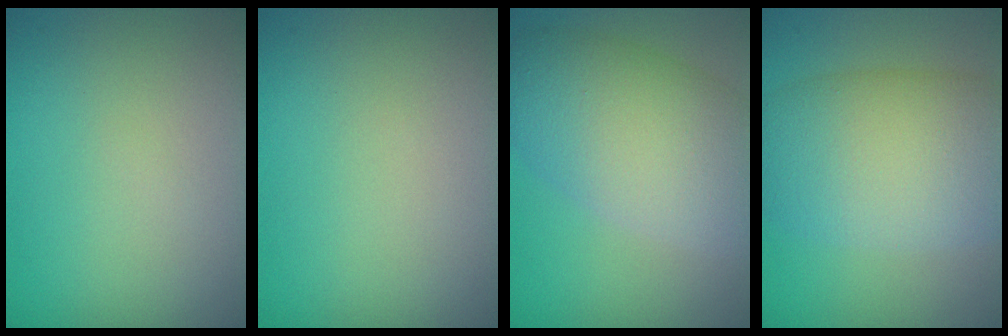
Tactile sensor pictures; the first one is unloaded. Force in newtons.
{"total": 0.0}
{"total": 9.0, "press": 9.0, "slide": 0.4}
{"total": 10.0, "press": 10.0, "slide": 0.3}